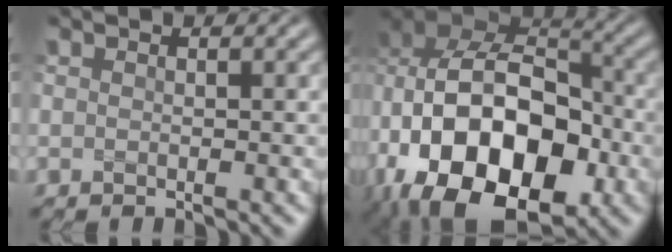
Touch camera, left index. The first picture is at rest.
{"total": 19.2, "force": [-6.8, 12.4, 13.1], "torque": [-0.219, 0.001, -0.109]}